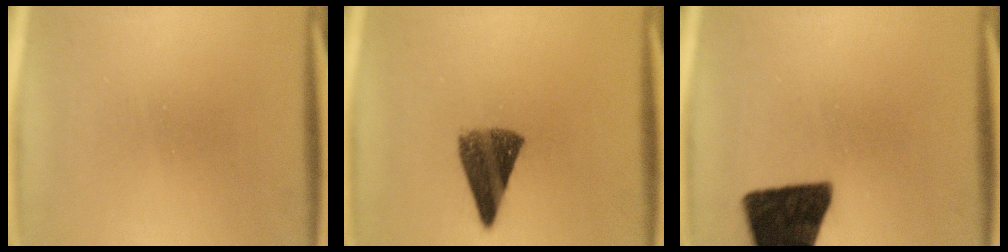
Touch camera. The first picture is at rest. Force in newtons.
{"total": 8.4}
{"total": 16.8}